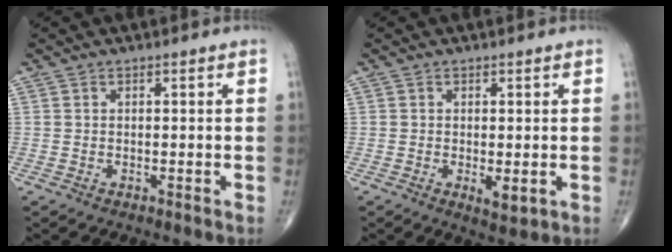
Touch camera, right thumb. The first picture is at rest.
{"total": 2.8, "force": [-0.5, 1.1, 2.5], "torque": [-0.037, -0.008, -0.004]}